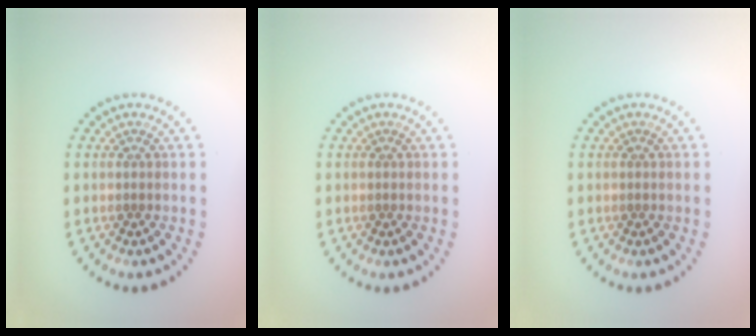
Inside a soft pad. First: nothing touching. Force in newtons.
{"total": 0.0}
{"total": 0.0}